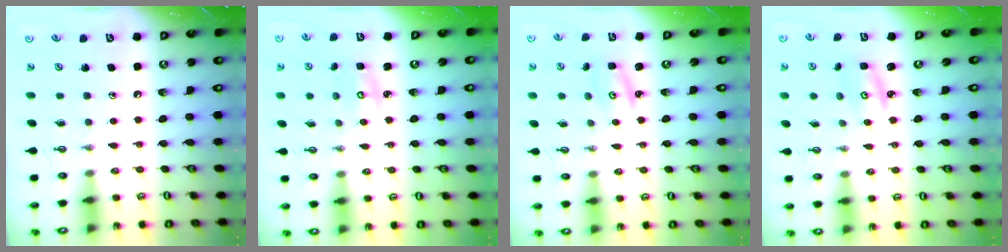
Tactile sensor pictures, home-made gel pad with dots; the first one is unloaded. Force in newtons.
{"total": 2.7, "press": 2.7, "slide": 0.3}
{"total": 1.8, "press": 1.8, "slide": 0.1}
{"total": 2.7, "press": 2.7, "slide": 0.2}